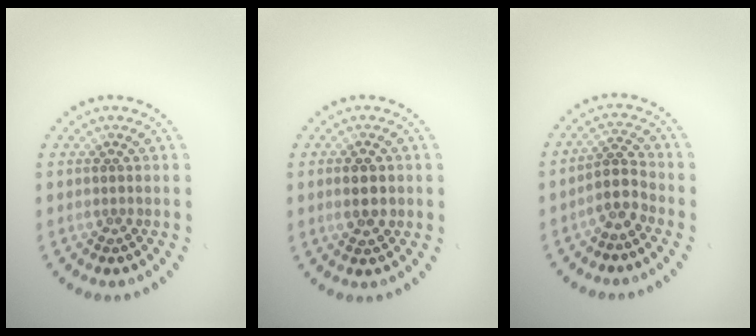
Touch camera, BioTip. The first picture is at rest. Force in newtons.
{"total": 2.2, "press": 2.2, "slide": 0.1}
{"total": 2.5, "press": 1.9, "slide": 1.6}